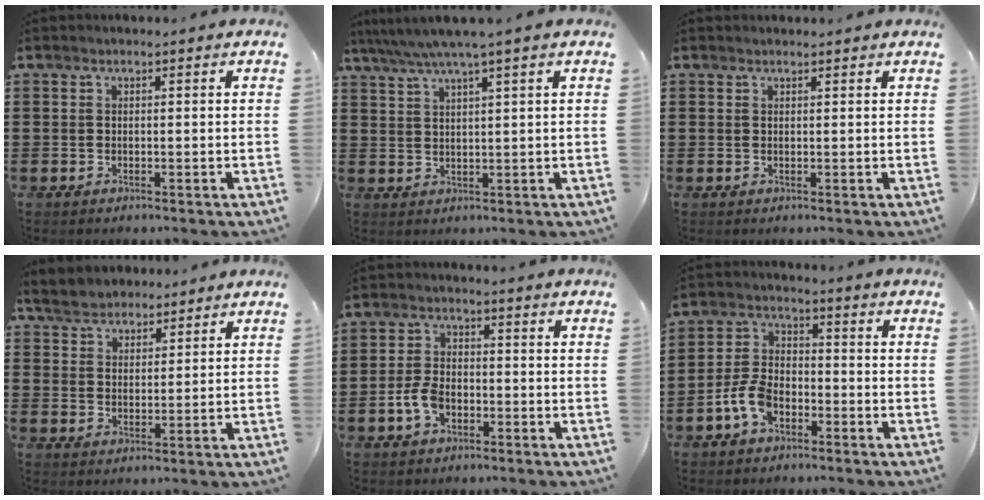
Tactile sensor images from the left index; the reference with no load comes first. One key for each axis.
{"total": 3.7, "fx": 2.4, "fy": -0.5, "fz": 2.8, "tx": -0.059, "ty": -0.007, "tz": 0.040}
{"total": 0.6, "fx": 0.6, "fy": 0.0, "fz": 0.1, "tx": -0.004, "ty": -0.001, "tz": 0.013}
{"total": 4.6, "fx": 4.1, "fy": 1.8, "fz": 0.6, "tx": -0.031, "ty": -0.001, "tz": 0.078}
{"total": 4.7, "fx": -1.8, "fy": 2.8, "fz": 3.4, "tx": -0.088, "ty": -0.003, "tz": -0.039}
{"total": 6.4, "fx": -3.4, "fy": 3.6, "fz": 4.1, "tx": -0.111, "ty": 0.002, "tz": -0.072}